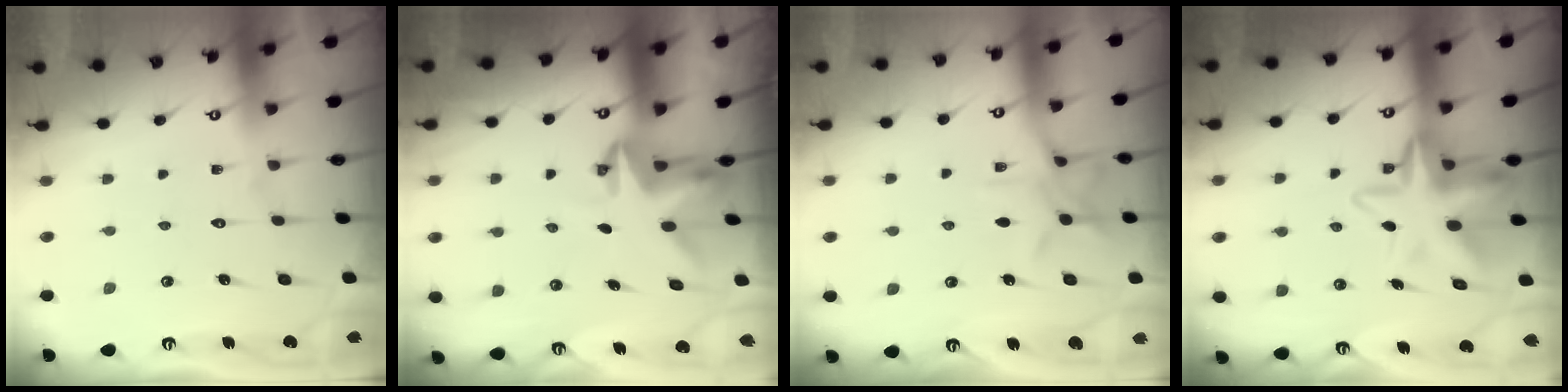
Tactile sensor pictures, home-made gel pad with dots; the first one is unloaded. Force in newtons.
{"total": 3.5, "press": 3.5, "slide": 0.2}
{"total": 7.4, "press": 7.3, "slide": 0.7}
{"total": 11.3, "press": 11.0, "slide": 2.9}